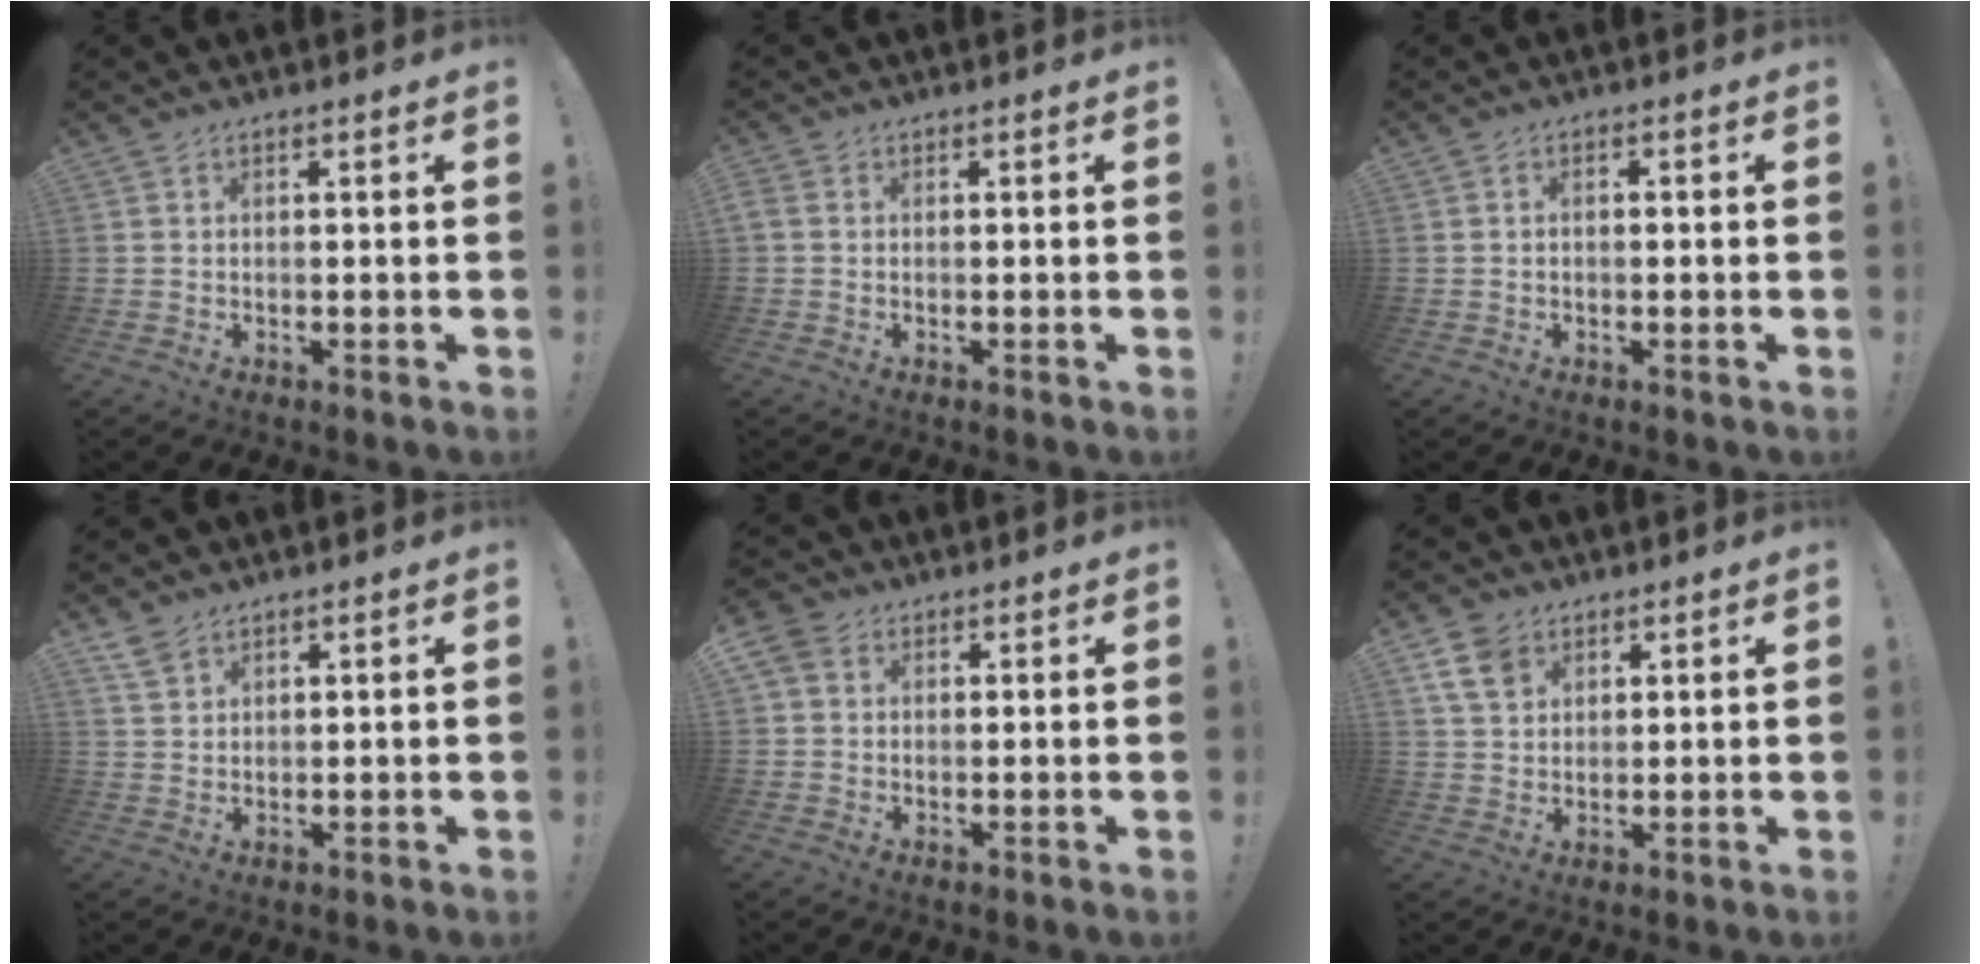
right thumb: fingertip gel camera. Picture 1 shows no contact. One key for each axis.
{"total": 1.0, "fx": -0.1, "fy": 0.6, "fz": 0.8, "tx": -0.022, "ty": 0.005, "tz": 0.000}
{"total": 1.5, "fx": -0.7, "fy": 0.9, "fz": 0.9, "tx": -0.023, "ty": 0.008, "tz": -0.011}
{"total": 3.7, "fx": 2.9, "fy": 1.6, "fz": 1.5, "tx": -0.019, "ty": -0.019, "tz": 0.055}
{"total": 5.0, "fx": 2.1, "fy": 3.8, "fz": 2.5, "tx": -0.048, "ty": 0.002, "tz": 0.044}
{"total": 7.8, "fx": 4.4, "fy": 5.2, "fz": 3.8, "tx": -0.062, "ty": -0.014, "tz": 0.090}